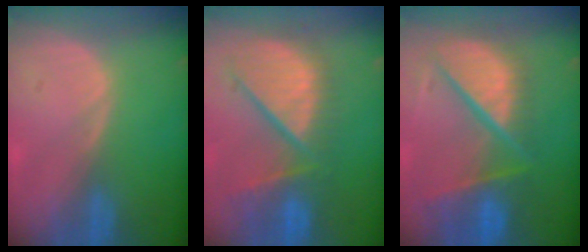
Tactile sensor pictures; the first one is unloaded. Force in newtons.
{"total": 11.7, "press": 10.3, "slide": 5.5}
{"total": 12.0, "press": 10.0, "slide": 6.6}